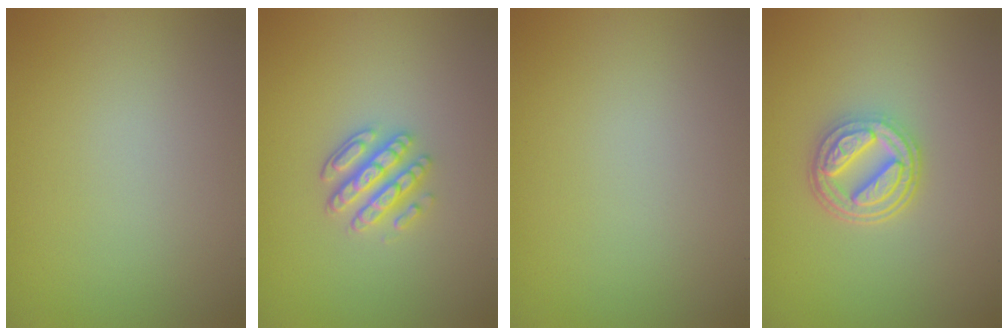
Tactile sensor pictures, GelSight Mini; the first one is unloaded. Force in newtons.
{"total": 3.4, "press": 3.0, "slide": 1.5}
{"total": 0.0}
{"total": 4.5, "press": 3.7, "slide": 2.6}